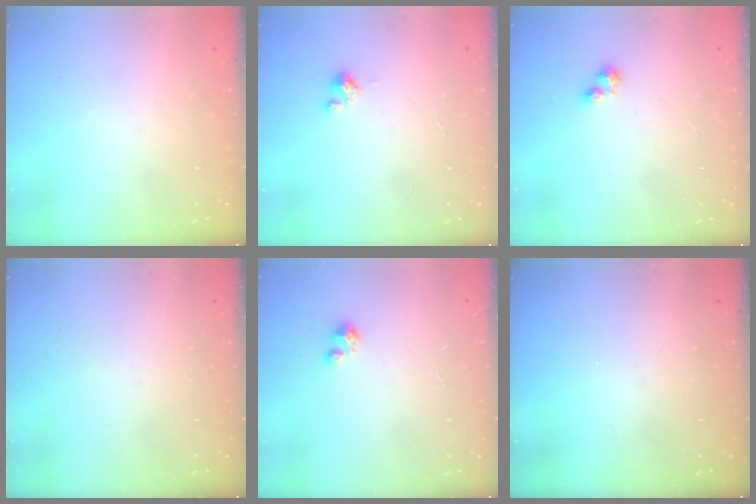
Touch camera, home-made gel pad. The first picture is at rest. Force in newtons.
{"total": 0.9, "press": 0.9, "slide": 0.2}
{"total": 2.5, "press": 2.5, "slide": 0.4}
{"total": 0.0}
{"total": 1.8, "press": 1.8, "slide": 0.1}
{"total": 0.0}